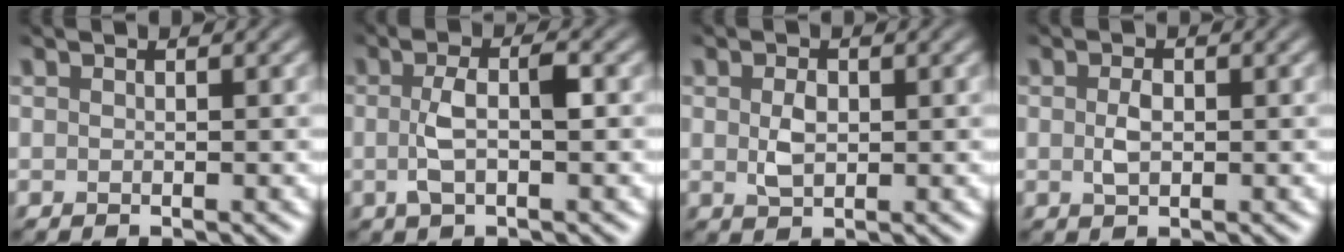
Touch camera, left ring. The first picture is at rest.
{"total": 3.3, "force": [-0.2, 1.1, 3.1], "torque": [-0.066, 0.002, -0.006]}
{"total": 2.0, "force": [0.2, 1.3, 1.6], "torque": [-0.034, 0.000, 0.004]}
{"total": 1.7, "force": [0.0, 1.0, 1.3], "torque": [-0.028, -0.001, 0.000]}